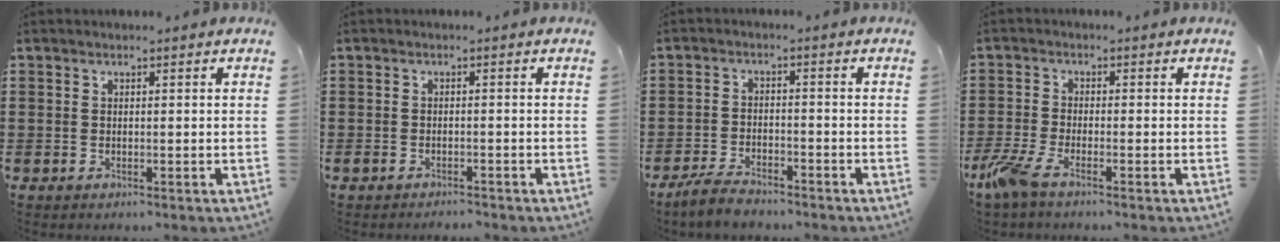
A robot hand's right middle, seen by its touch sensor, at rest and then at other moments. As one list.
[{"total": 1.2, "force": [-1.2, 0.2, 0.1], "torque": [-0.007, 0.000, -0.025]}, {"total": 3.8, "force": [-3.5, 0.8, 1.2], "torque": [-0.030, 0.004, -0.073]}, {"total": 4.4, "force": [-2.9, 0.9, 3.2], "torque": [-0.094, -0.017, -0.063]}]